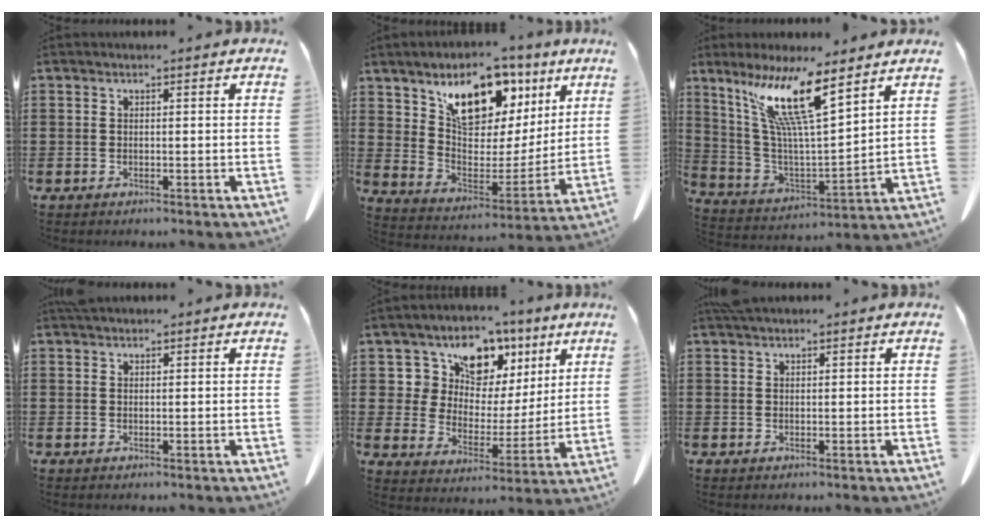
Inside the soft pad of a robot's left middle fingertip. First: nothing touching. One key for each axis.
{"total": 11.0, "fx": 7.2, "fy": 6.0, "fz": 5.7, "tx": -0.116, "ty": -0.034, "tz": 0.128}
{"total": 12.7, "fx": 8.3, "fy": 1.3, "fz": 9.5, "tx": -0.214, "ty": -0.040, "tz": 0.138}
{"total": 0.9, "fx": 0.8, "fy": 0.3, "fz": 0.1, "tx": -0.006, "ty": 0.002, "tz": 0.016}
{"total": 8.5, "fx": 6.1, "fy": 5.7, "fz": 1.7, "tx": -0.079, "ty": -0.036, "tz": 0.110}
{"total": 1.2, "fx": 1.1, "fy": 0.3, "fz": 0.5, "tx": -0.013, "ty": 0.001, "tz": 0.021}